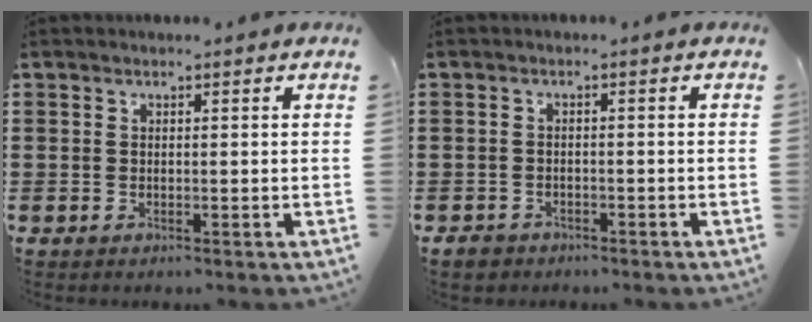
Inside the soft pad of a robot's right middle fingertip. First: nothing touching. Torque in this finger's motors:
{"motor_torque": [0.27, 0.08, 0.00, 0.02]}